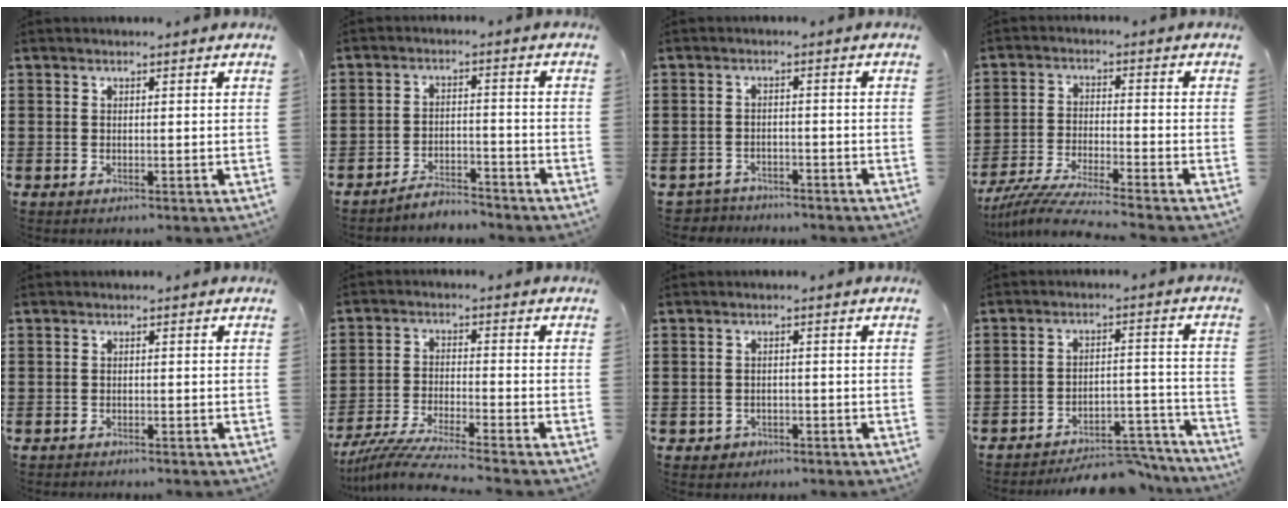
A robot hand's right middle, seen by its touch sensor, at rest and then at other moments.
{"total": 3.8, "force": [-3.8, 0.3, 0.1], "torque": [-0.006, 0.004, -0.079]}
{"total": 2.6, "force": [-2.5, 0.5, -0.3], "torque": [-0.003, 0.000, -0.056]}
{"total": 6.2, "force": [-5.8, -0.4, 2.2], "torque": [-0.058, -0.019, -0.119]}
{"total": 0.7, "force": [-0.7, 0.0, 0.0], "torque": [-0.001, 0.000, -0.016]}
{"total": 6.1, "force": [-5.7, -0.5, 2.2], "torque": [-0.061, -0.023, -0.116]}
{"total": 1.2, "force": [-0.9, 0.8, 0.1], "torque": [-0.006, 0.001, -0.022]}
{"total": 5.9, "force": [-5.5, 1.1, 1.8], "torque": [-0.023, 0.014, -0.106]}